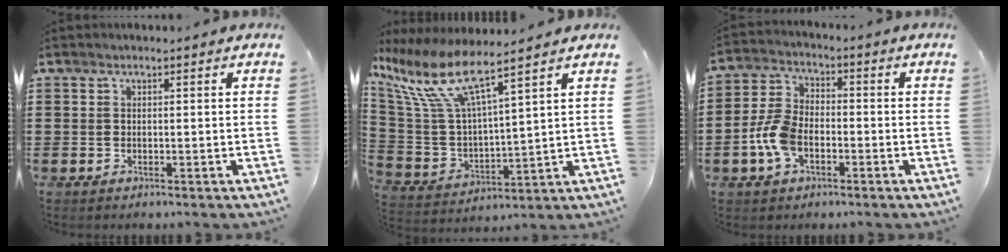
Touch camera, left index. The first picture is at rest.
{"total": 10.6, "force": [7.2, 2.4, 7.3], "torque": [-0.190, -0.045, 0.119]}
{"total": 7.2, "force": [-2.4, 4.4, 5.2], "torque": [-0.137, 0.000, -0.055]}